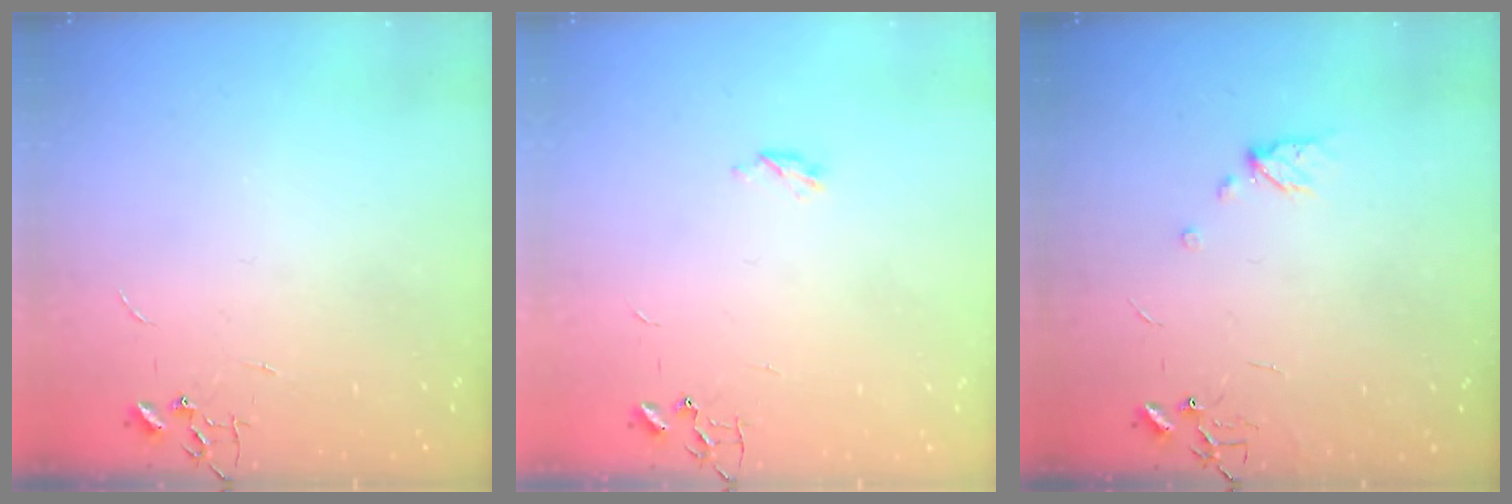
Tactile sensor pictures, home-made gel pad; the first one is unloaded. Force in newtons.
{"total": 3.2, "press": 3.2, "slide": 0.5}
{"total": 5.9, "press": 5.9, "slide": 0.7}